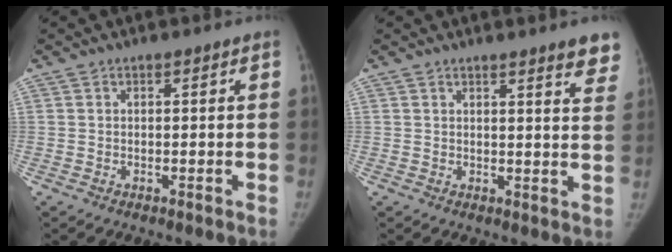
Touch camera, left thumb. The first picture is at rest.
{"total": 7.2, "force": [5.6, 1.0, 4.4], "torque": [-0.028, -0.026, 0.053]}